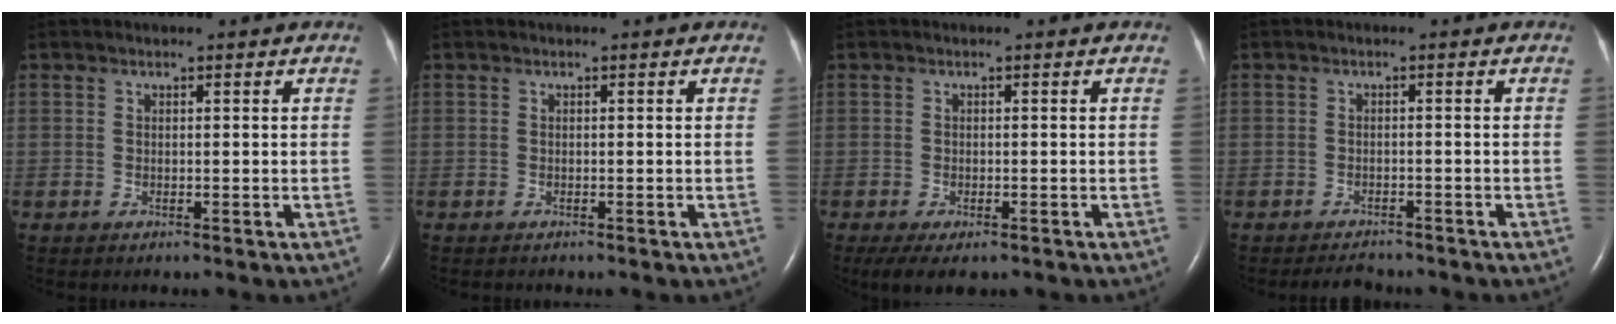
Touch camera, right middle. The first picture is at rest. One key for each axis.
{"total": 0.0}
{"total": 5.3, "fx": -3.5, "fy": 2.2, "fz": 3.3, "tx": -0.055, "ty": -0.011, "tz": -0.055}
{"total": 3.0, "fx": -2.8, "fy": 0.9, "fz": 0.4, "tx": -0.013, "ty": -0.007, "tz": -0.043}